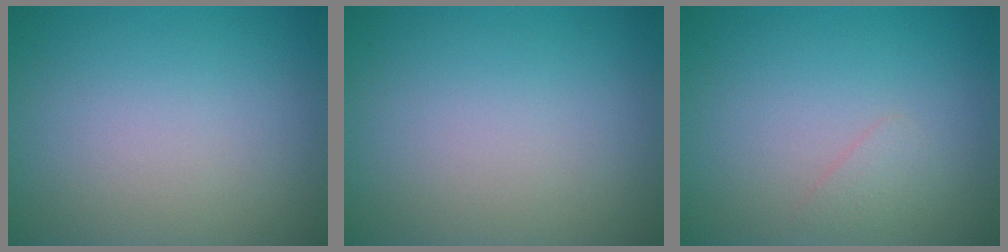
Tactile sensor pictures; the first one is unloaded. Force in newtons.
{"total": 0.0}
{"total": 0.9, "press": 0.9, "slide": 0.0}